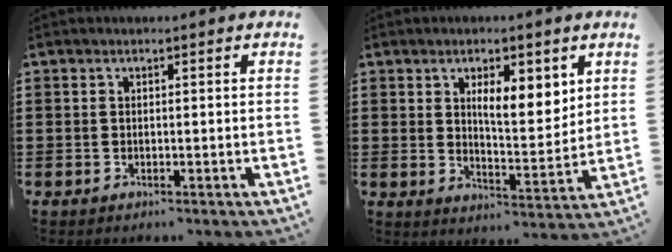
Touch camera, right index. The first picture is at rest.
{"total": 6.8, "force": [3.2, 2.7, 5.3], "torque": [-0.090, -0.008, 0.051]}